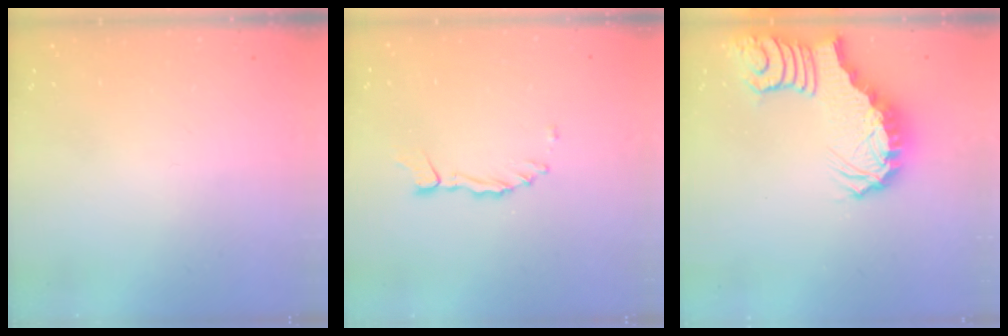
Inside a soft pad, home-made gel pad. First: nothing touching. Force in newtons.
{"total": 1.4, "press": 1.4, "slide": 0.2}
{"total": 3.3, "press": 3.2, "slide": 0.7}